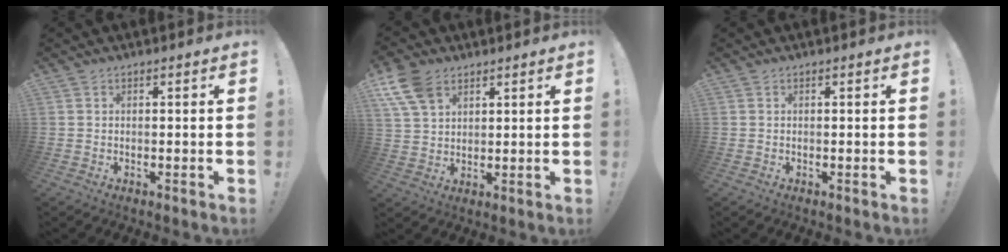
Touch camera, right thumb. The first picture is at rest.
{"total": 10.0, "force": [5.6, 6.2, 5.5], "torque": [-0.111, -0.014, 0.111]}
{"total": 0.0}